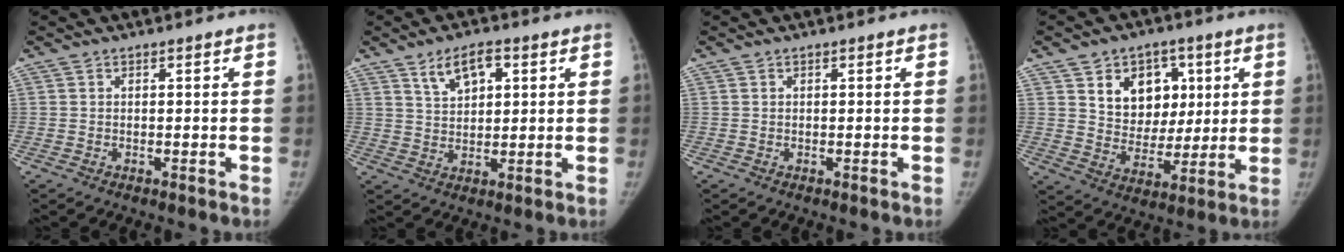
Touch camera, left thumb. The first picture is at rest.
{"total": 6.6, "force": [3.3, 3.4, 4.6], "torque": [-0.064, -0.010, 0.060]}
{"total": 0.0}
{"total": 12.8, "force": [4.7, 9.9, 6.7], "torque": [-0.049, -0.020, 0.081]}